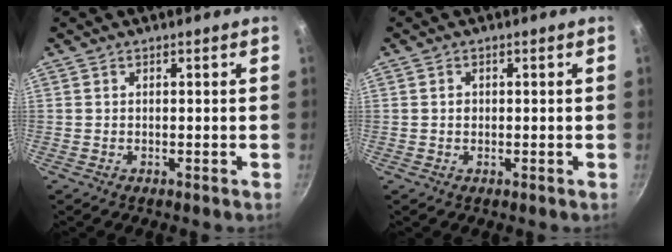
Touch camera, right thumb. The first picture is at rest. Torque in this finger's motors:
{"motor_torque": [-0.24, -0.07, 0.01, 0.27, -0.04]}